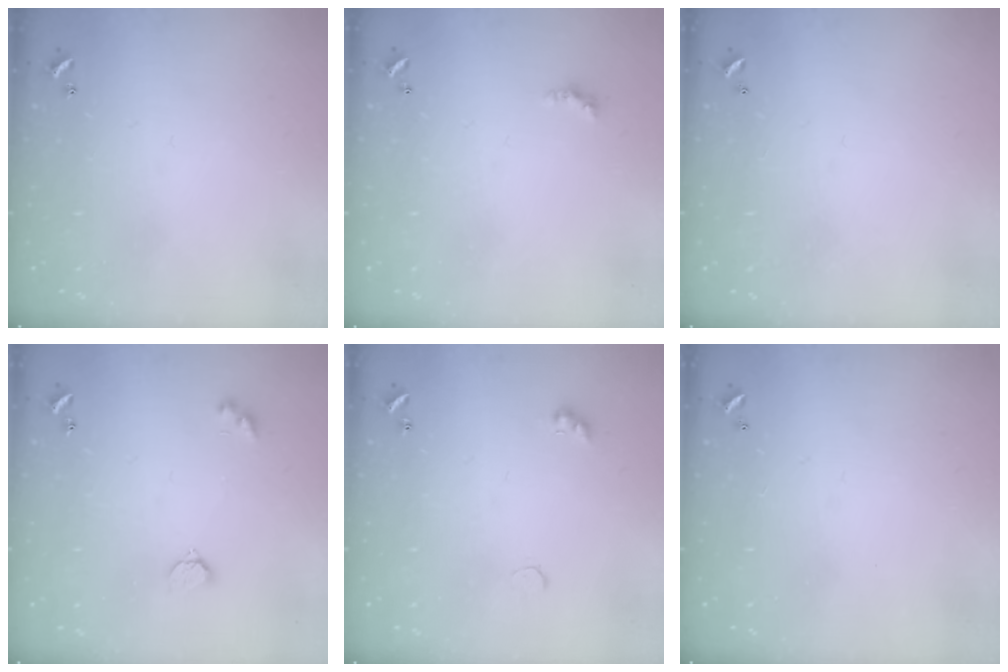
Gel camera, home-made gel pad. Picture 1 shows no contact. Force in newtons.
{"total": 1.3, "press": 1.2, "slide": 0.4}
{"total": 2.9, "press": 2.9, "slide": 0.1}
{"total": 3.8, "press": 3.7, "slide": 0.6}
{"total": 2.6, "press": 2.4, "slide": 0.8}
{"total": 3.0, "press": 3.0, "slide": 0.1}